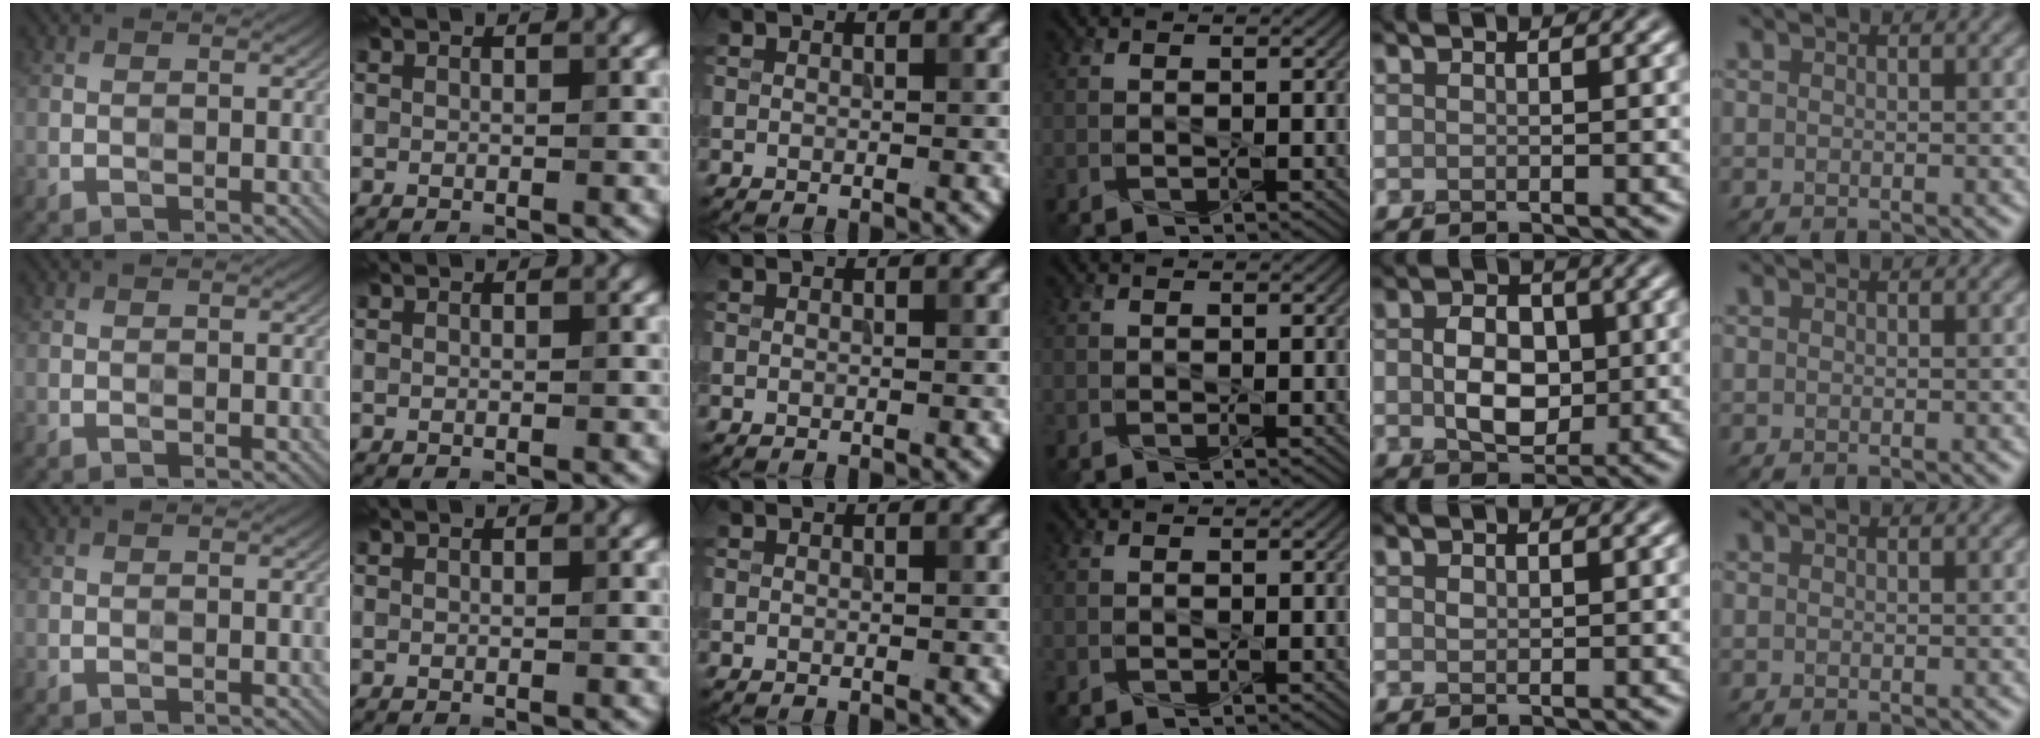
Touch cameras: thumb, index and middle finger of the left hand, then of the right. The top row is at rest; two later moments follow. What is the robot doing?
{"motion": "press", "object": "joystick"}